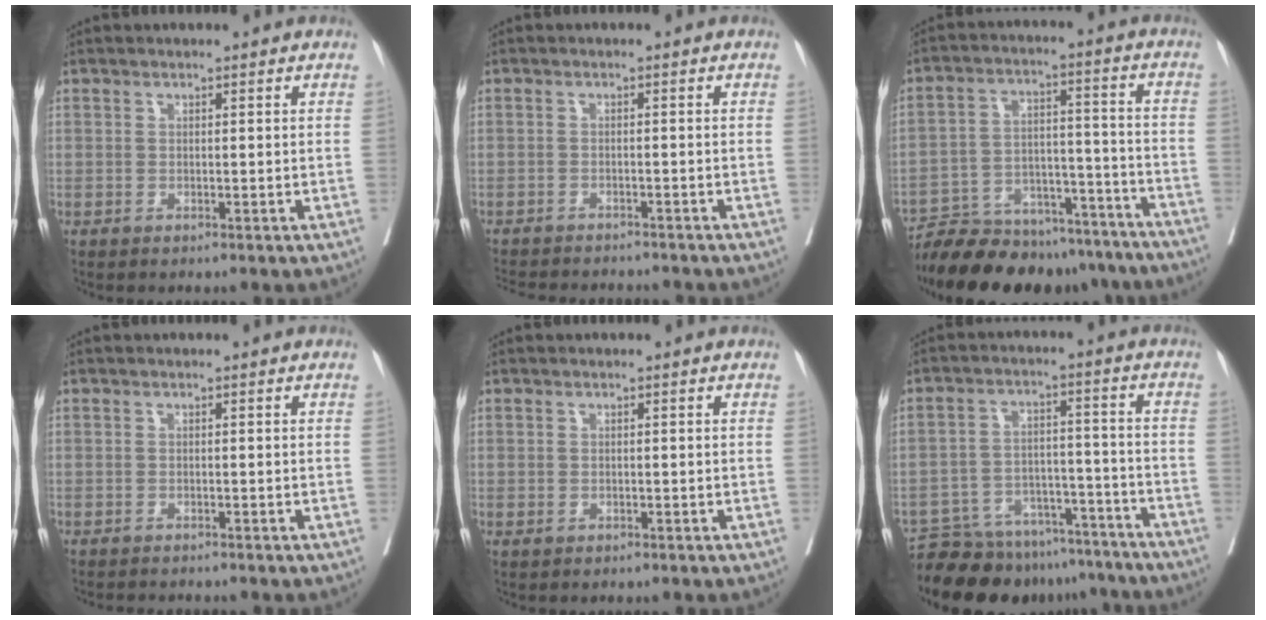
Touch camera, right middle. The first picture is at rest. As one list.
[{"total": 10.7, "force": [-10.0, 2.0, 3.4], "torque": [-0.057, -0.007, -0.132]}, {"total": 23.3, "force": [-20.7, 6.7, 8.2], "torque": [-0.125, 0.010, -0.299]}, {"total": 3.2, "force": [-3.0, 0.3, 1.0], "torque": [-0.014, -0.006, -0.042]}, {"total": 0.8, "force": [-0.3, 0.7, 0.1], "torque": [-0.002, 0.004, -0.004]}, {"total": 15.7, "force": [-14.2, 5.5, 3.4], "torque": [-0.043, 0.027, -0.198]}]